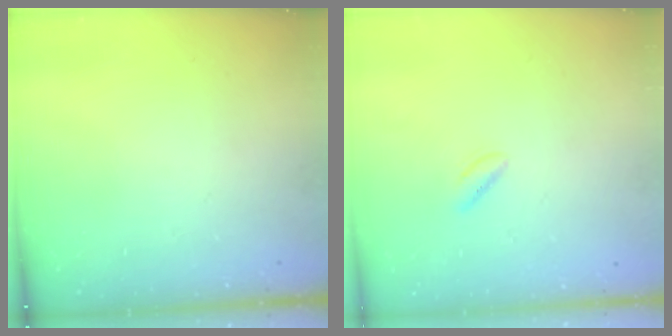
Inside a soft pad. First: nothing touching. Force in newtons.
{"total": 1.5, "press": 1.3, "slide": 0.8}